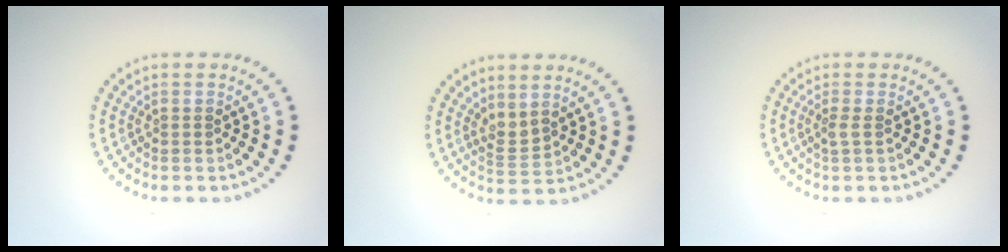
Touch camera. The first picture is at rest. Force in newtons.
{"total": 1.7, "press": 1.3, "slide": 1.1}
{"total": 1.0, "press": 0.8, "slide": 0.6}